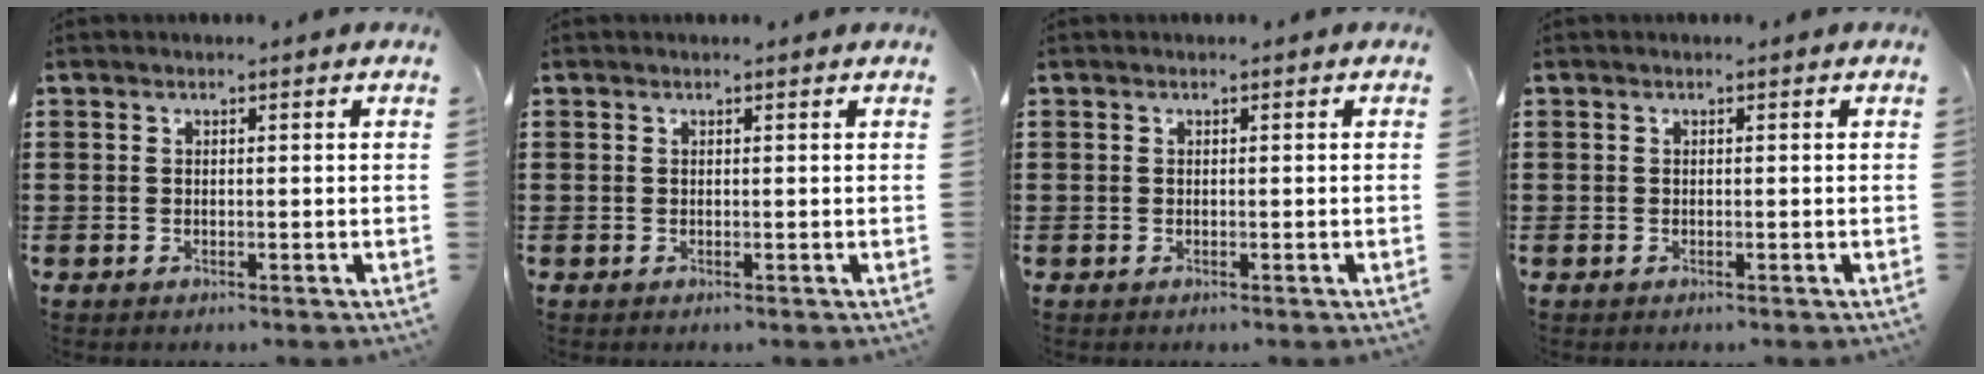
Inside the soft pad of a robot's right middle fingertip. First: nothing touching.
{"total": 0.0}
{"total": 0.0}
{"total": 0.0}